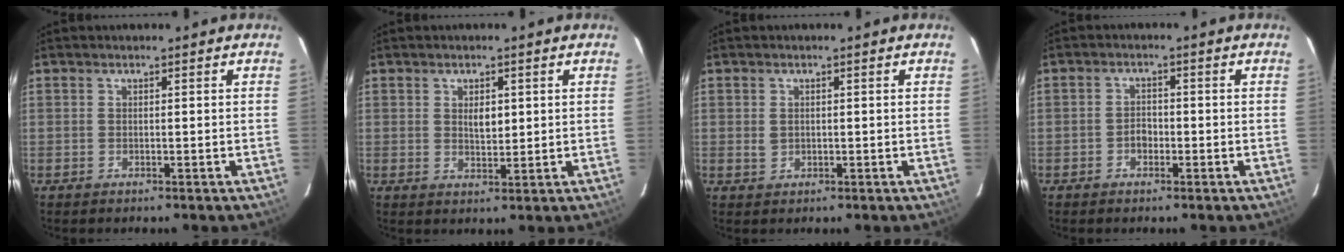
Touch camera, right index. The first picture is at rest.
{"total": 3.2, "force": [0.8, 1.8, 2.5], "torque": [-0.039, 0.001, 0.014]}
{"total": 1.7, "force": [0.1, 1.4, 0.9], "torque": [-0.017, 0.002, 0.004]}
{"total": 2.3, "force": [-1.0, 1.7, 1.1], "torque": [-0.020, 0.008, -0.018]}